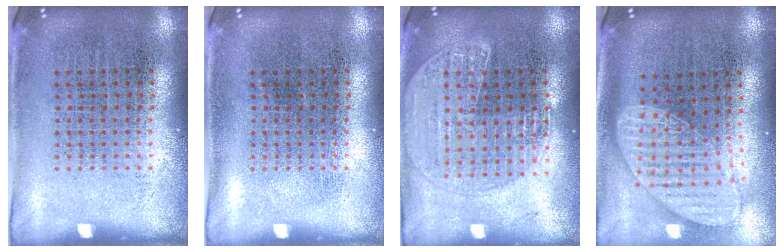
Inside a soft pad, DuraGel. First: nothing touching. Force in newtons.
{"total": 0.0}
{"total": 1.7, "press": 1.6, "slide": 0.6}
{"total": 1.9, "press": 1.5, "slide": 1.1}